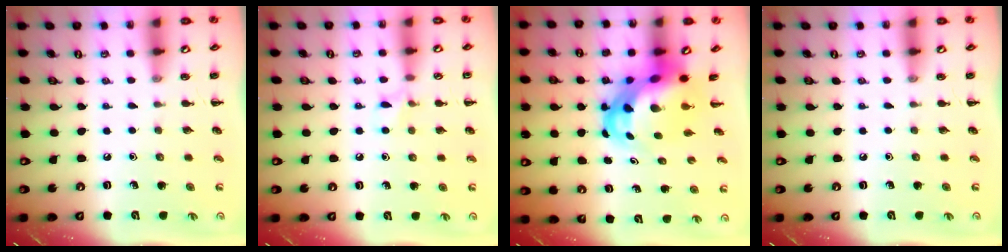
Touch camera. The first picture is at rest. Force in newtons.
{"total": 4.8, "press": 4.5, "slide": 1.7}
{"total": 8.0, "press": 7.7, "slide": 2.1}
{"total": 0.0}